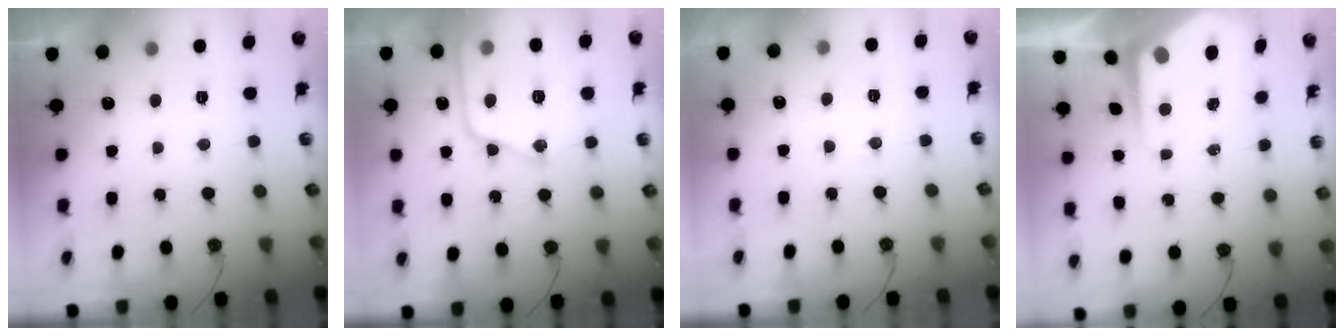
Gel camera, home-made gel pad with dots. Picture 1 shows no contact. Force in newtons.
{"total": 16.0, "press": 15.9, "slide": 1.3}
{"total": 2.6, "press": 2.6, "slide": 0.4}
{"total": 7.6, "press": 7.5, "slide": 0.8}